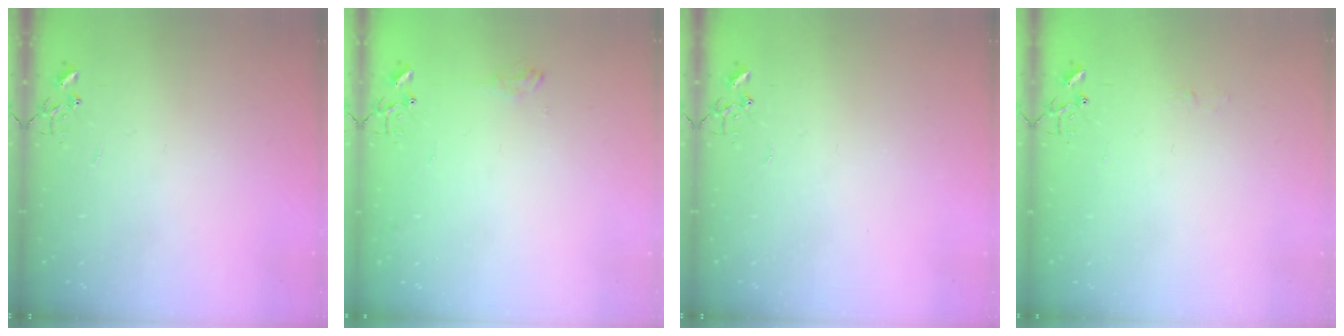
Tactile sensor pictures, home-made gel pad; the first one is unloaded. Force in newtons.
{"total": 5.8, "press": 5.7, "slide": 0.7}
{"total": 0.0}
{"total": 3.6, "press": 3.6, "slide": 0.4}